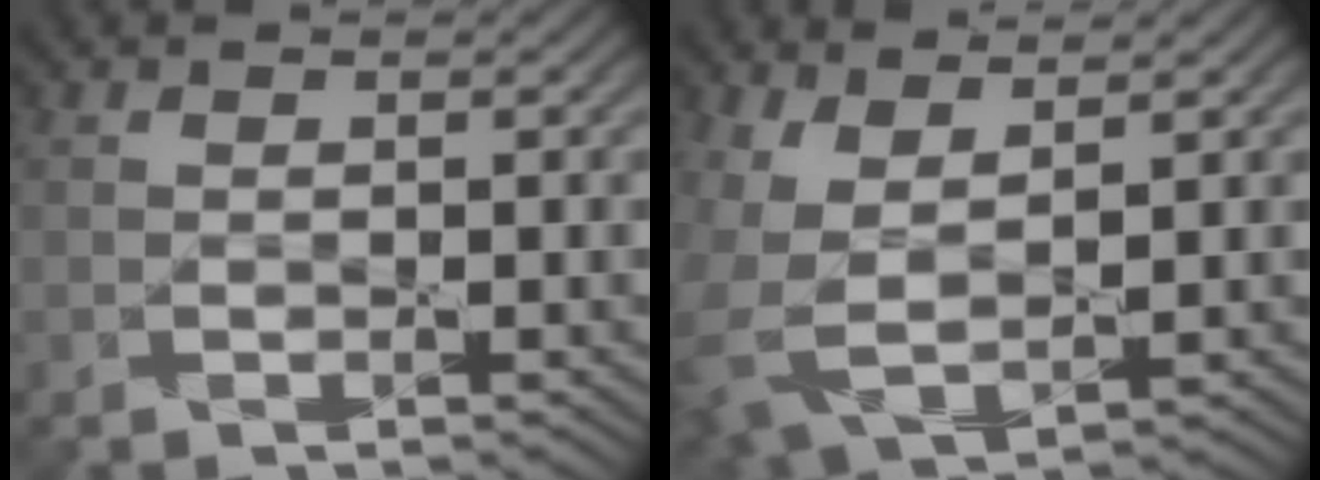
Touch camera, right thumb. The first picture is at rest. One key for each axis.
{"total": 8.1, "fx": 1.3, "fy": 4.9, "fz": 6.4, "tx": -0.186, "ty": -0.025, "tz": 0.037}